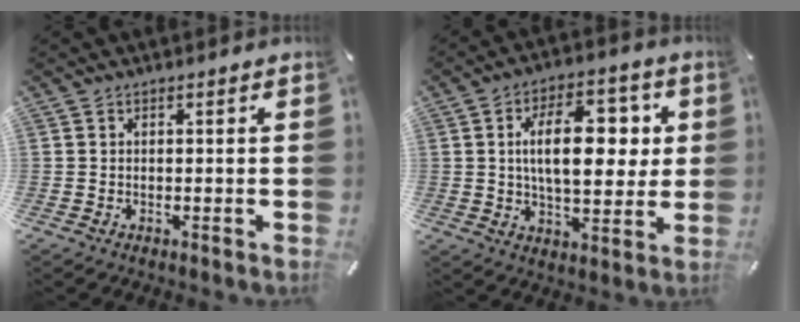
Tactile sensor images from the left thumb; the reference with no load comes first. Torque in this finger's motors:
{"motor_torque": [1.90, 1.83, 1.87, -0.27, 0.18]}